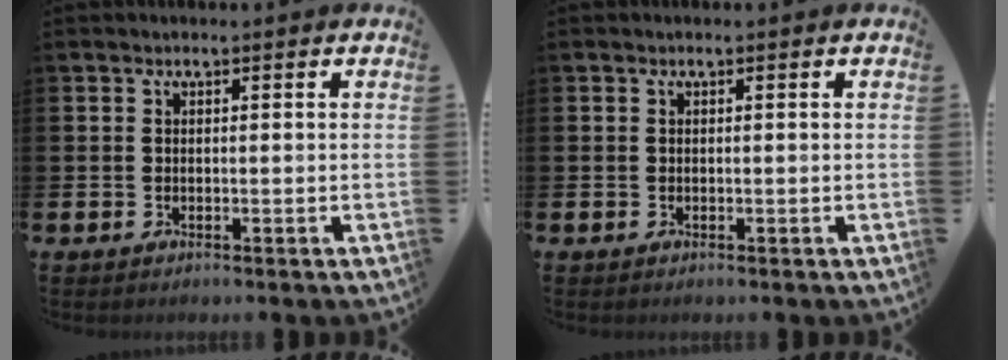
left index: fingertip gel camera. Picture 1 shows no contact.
{"total": 0.0}